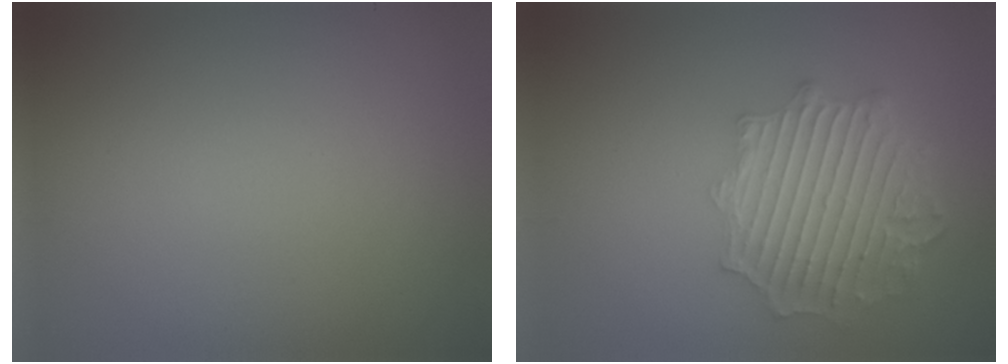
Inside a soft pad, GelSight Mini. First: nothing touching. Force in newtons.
{"total": 6.2, "press": 4.8, "slide": 4.0}